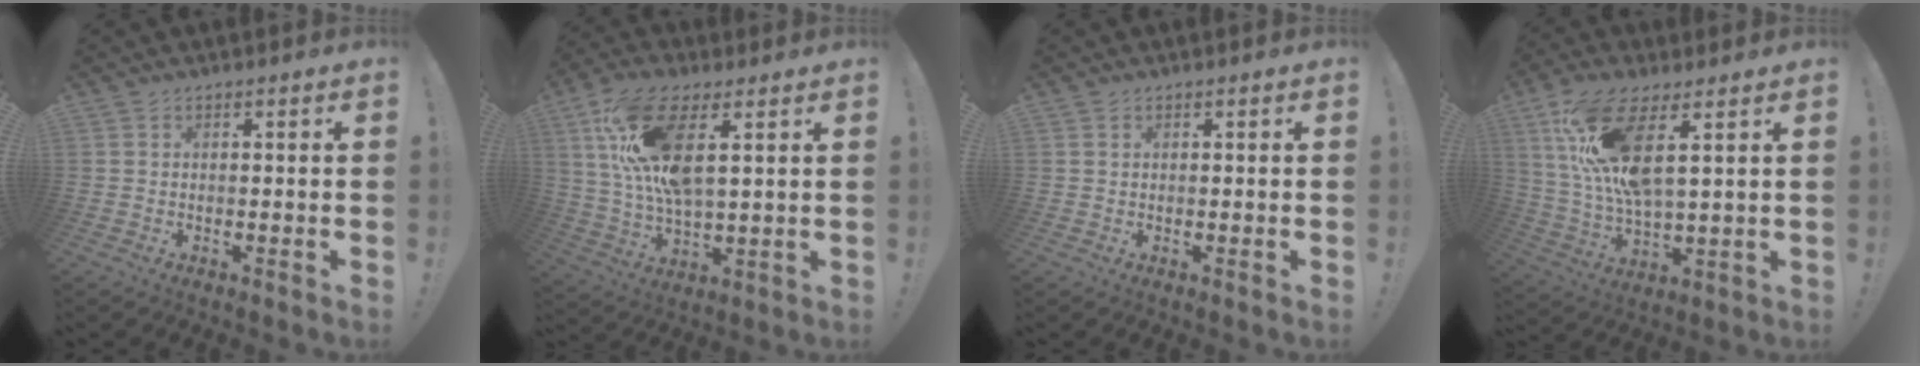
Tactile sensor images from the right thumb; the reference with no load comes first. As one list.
[{"total": 18.3, "force": [6.9, 7.4, 15.2], "torque": [-0.302, -0.022, 0.114]}, {"total": 0.6, "force": [0.4, 0.4, 0.2], "torque": [0.000, 0.000, 0.006]}, {"total": 17.0, "force": [7.3, 5.5, 14.3], "torque": [-0.290, -0.032, 0.121]}]